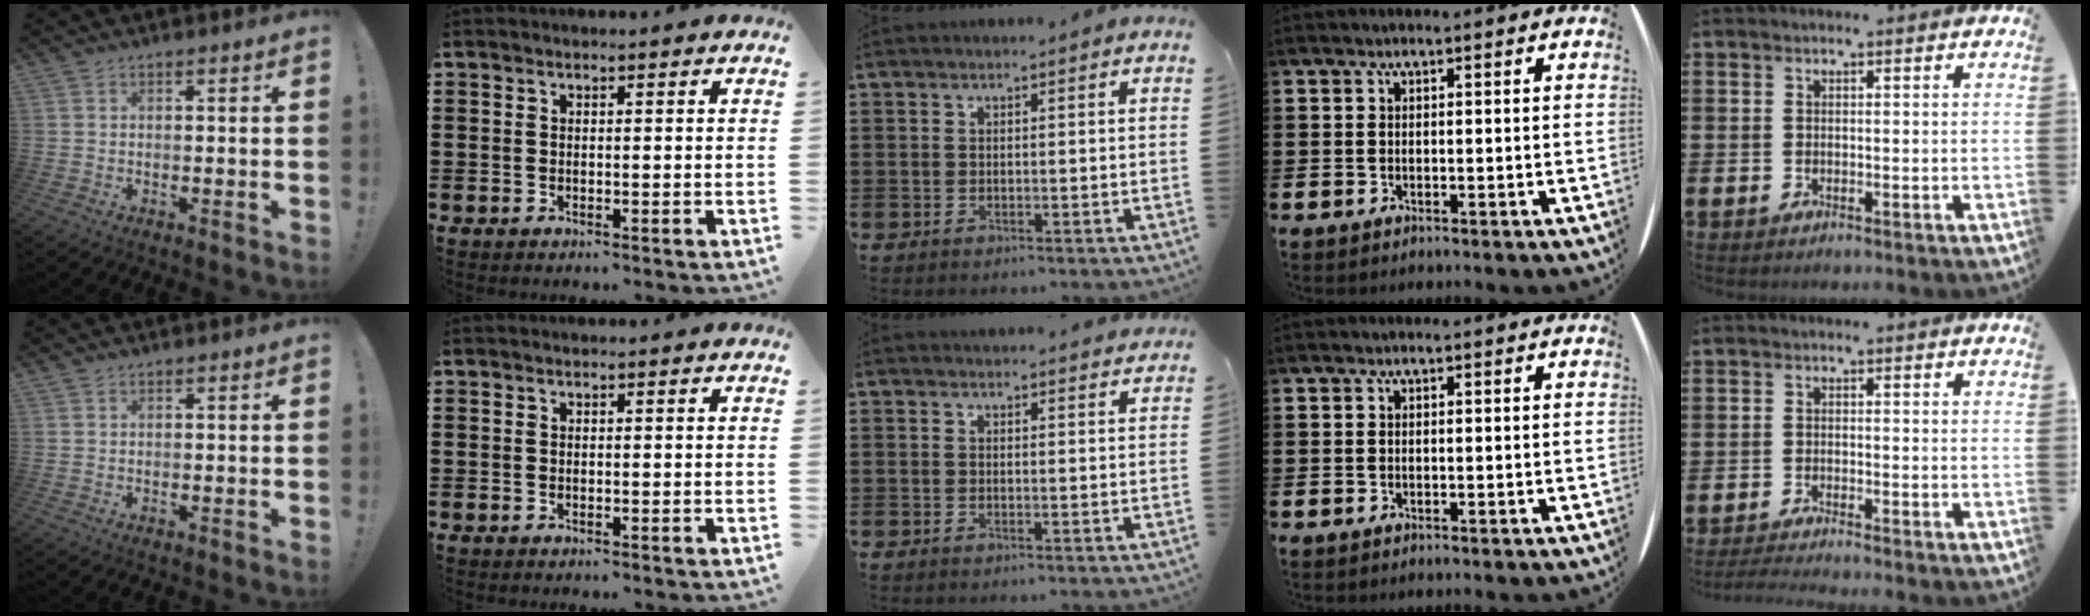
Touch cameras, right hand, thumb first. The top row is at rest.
{"middle": {"total": 1.4, "force": [1.4, 0.2, -0.2], "torque": [0.006, -0.003, 0.026]}, "little": {"total": 1.5, "force": [-1.3, -0.1, 0.6], "torque": [-0.008, 0.003, -0.026]}}